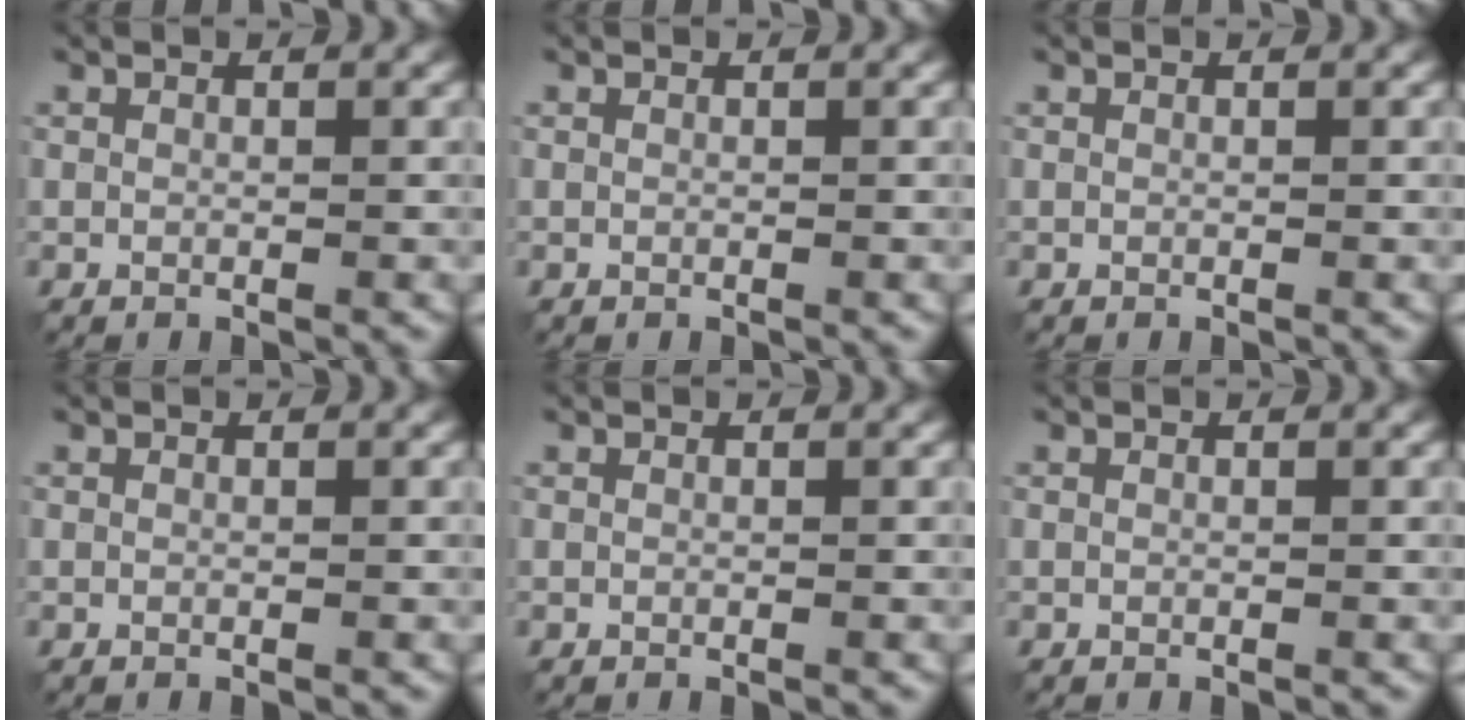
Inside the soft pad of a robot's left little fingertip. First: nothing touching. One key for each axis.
{"total": 0.0}
{"total": 0.0}
{"total": 0.0}
{"total": 0.0}
{"total": 0.0}